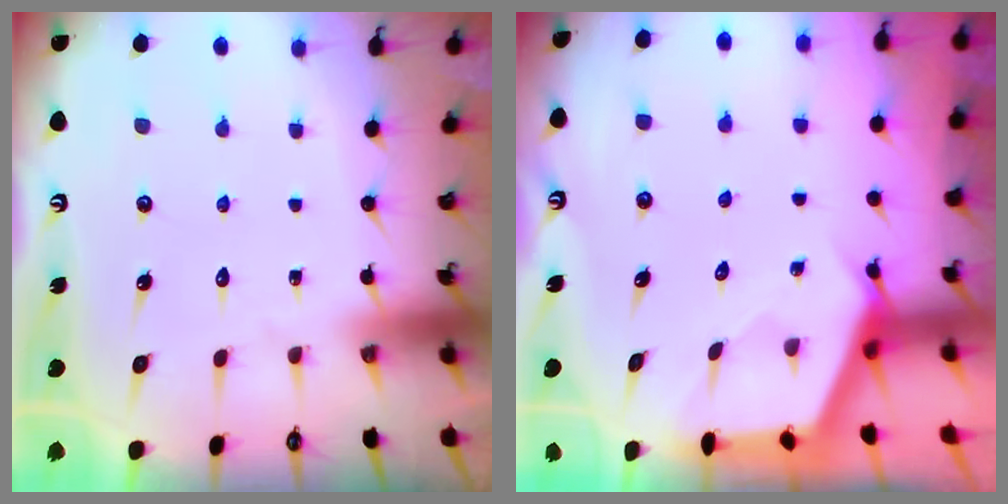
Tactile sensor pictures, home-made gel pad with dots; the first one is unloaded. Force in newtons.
{"total": 2.7, "press": 2.7, "slide": 0.4}